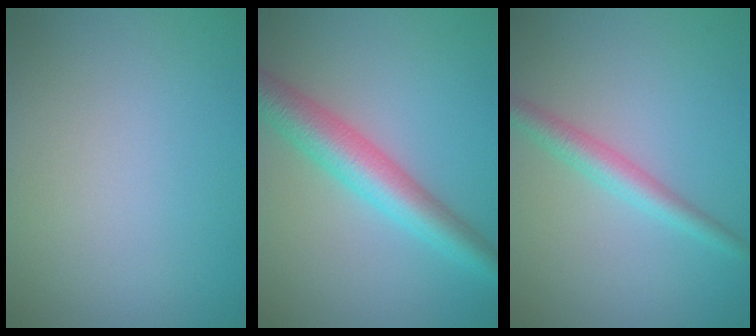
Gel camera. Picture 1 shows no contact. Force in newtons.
{"total": 5.7, "press": 5.7, "slide": 0.2}
{"total": 2.7, "press": 2.7, "slide": 0.1}